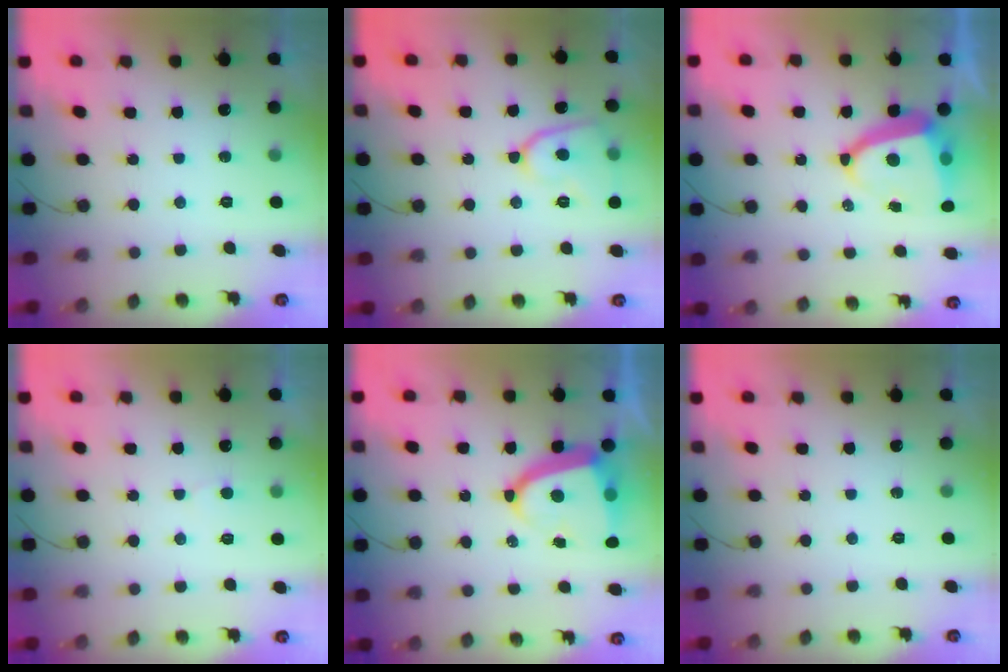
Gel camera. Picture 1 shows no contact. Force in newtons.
{"total": 10.8, "press": 10.7, "slide": 1.3}
{"total": 9.3, "press": 9.2, "slide": 0.9}
{"total": 2.5, "press": 2.5, "slide": 0.1}
{"total": 12.8, "press": 12.7, "slide": 1.6}
{"total": 0.0}